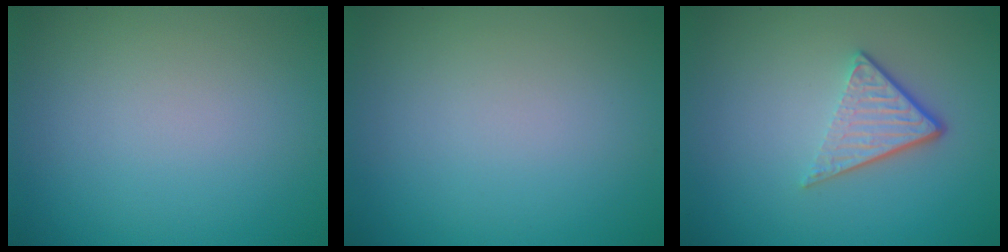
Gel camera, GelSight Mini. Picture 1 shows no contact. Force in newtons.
{"total": 0.0}
{"total": 3.9, "press": 2.6, "slide": 2.9}